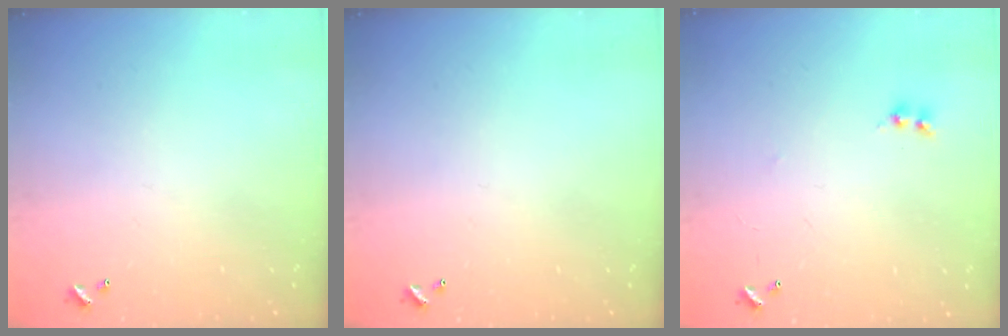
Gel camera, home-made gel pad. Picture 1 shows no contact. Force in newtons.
{"total": 0.0}
{"total": 1.8, "press": 1.8, "slide": 0.3}